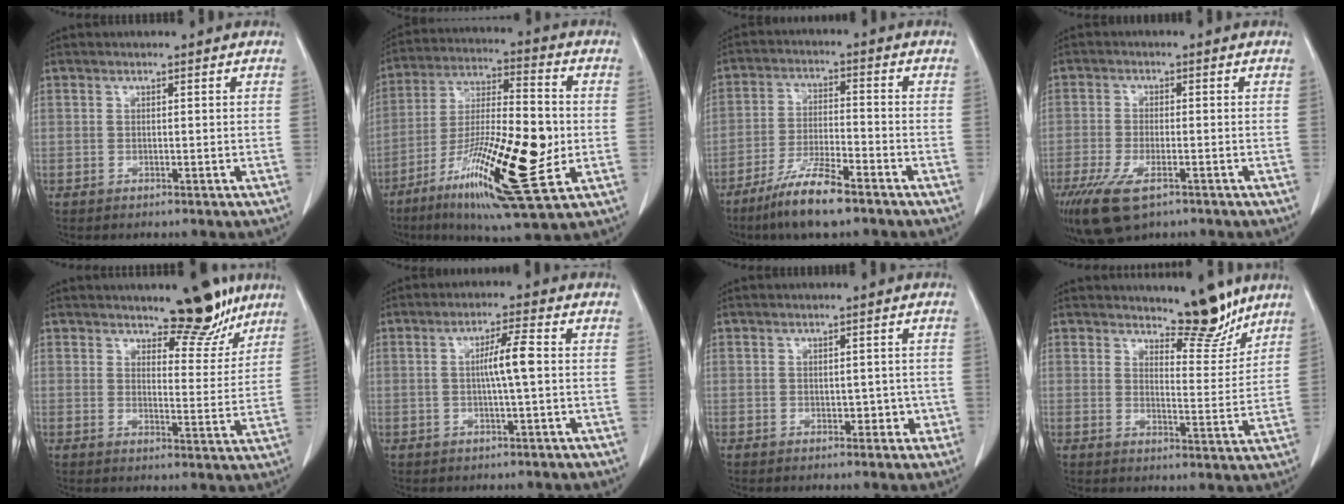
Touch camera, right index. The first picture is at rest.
{"total": 21.4, "force": [-5.9, 3.7, 20.2], "torque": [-0.360, -0.022, -0.094]}
{"total": 9.2, "force": [-6.5, 1.0, 6.4], "torque": [-0.126, -0.019, -0.120]}
{"total": 8.8, "force": [-5.3, 3.2, 6.3], "torque": [-0.121, -0.018, -0.090]}
{"total": 8.2, "force": [6.5, 2.7, 4.1], "torque": [-0.037, -0.016, 0.090]}
{"total": 4.5, "force": [0.1, 0.2, 4.5], "torque": [-0.079, 0.012, 0.004]}
{"total": 2.3, "force": [-0.5, 1.7, 1.5], "torque": [-0.008, 0.008, 0.000]}
{"total": 6.8, "force": [6.1, 1.6, 2.6], "torque": [-0.028, -0.026, 0.088]}